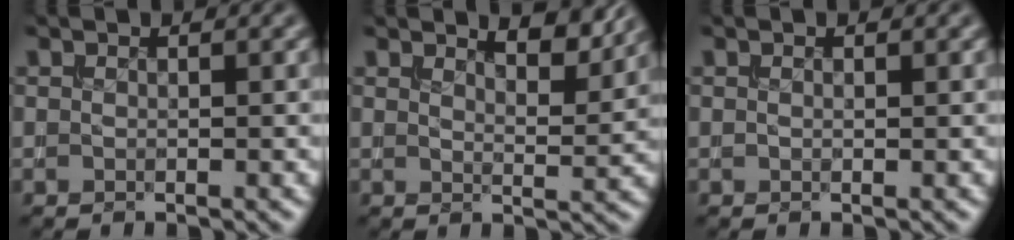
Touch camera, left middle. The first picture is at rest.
{"total": 3.6, "force": [2.9, 0.7, 1.9], "torque": [-0.032, -0.004, 0.038]}
{"total": 0.0}